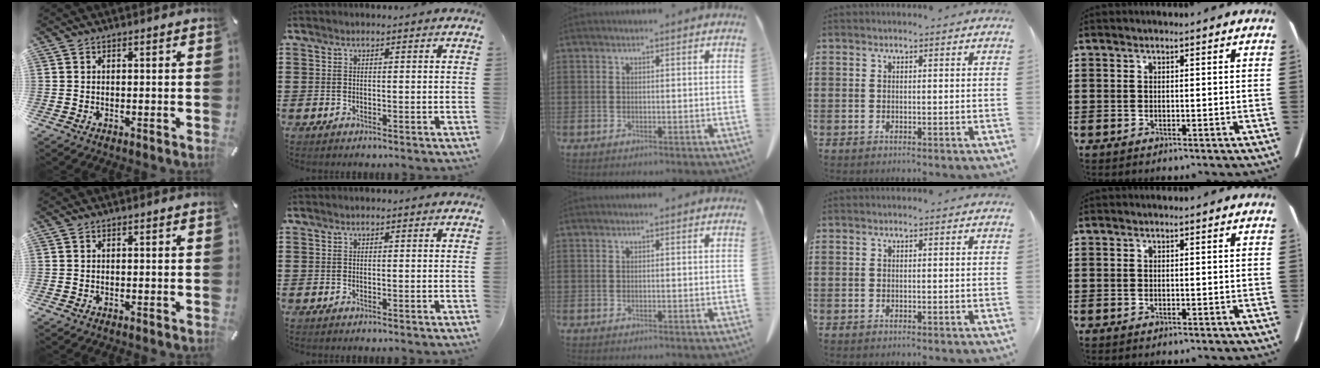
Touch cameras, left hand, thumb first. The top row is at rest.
{}